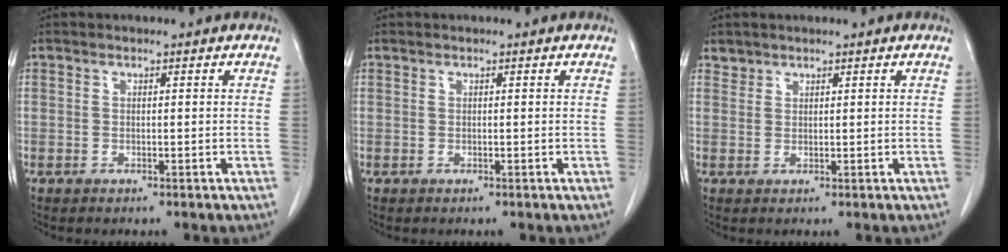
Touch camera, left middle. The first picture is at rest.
{"total": 0.0}
{"total": 1.2, "force": [1.0, 0.5, -0.3], "torque": [0.009, 0.004, 0.017]}